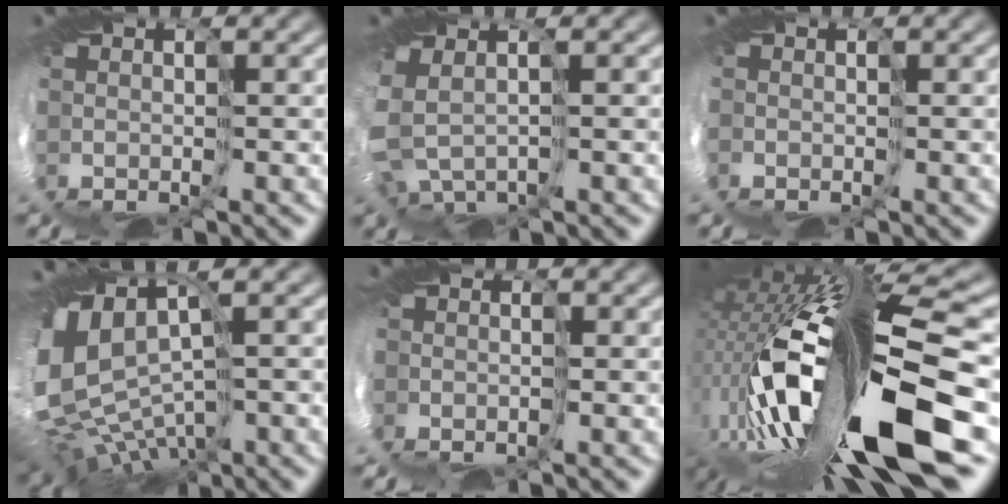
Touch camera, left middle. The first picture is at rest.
{"total": 3.3, "force": [-0.6, 2.7, 1.9], "torque": [-0.071, -0.024, 0.006]}
{"total": 1.1, "force": [-0.5, 0.8, 0.7], "torque": [-0.018, -0.001, -0.004]}
{"total": 10.4, "force": [-0.4, 6.8, 7.8], "torque": [-0.155, -0.012, 0.033]}
{"total": 4.6, "force": [-1.4, 3.6, 2.6], "torque": [-0.051, -0.002, -0.017]}
{"total": 16.2, "force": [-3.9, 5.5, 14.7], "torque": [-0.296, -0.059, -0.036]}